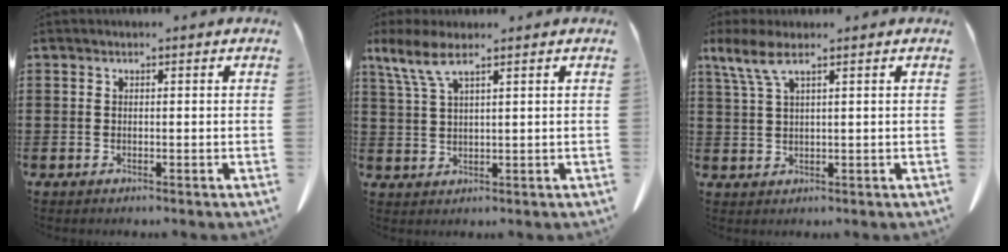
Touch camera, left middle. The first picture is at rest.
{"total": 5.4, "force": [3.5, 1.1, 4.0], "torque": [-0.101, -0.007, 0.059]}
{"total": 4.5, "force": [2.6, 0.7, 3.6], "torque": [-0.092, -0.003, 0.043]}